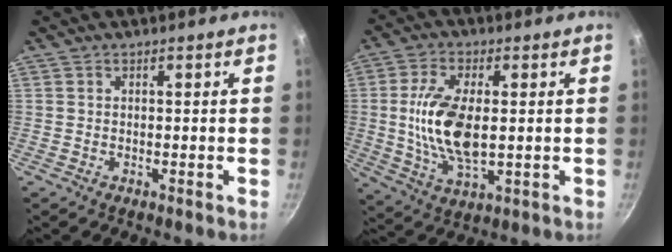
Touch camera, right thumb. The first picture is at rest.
{"total": 13.1, "force": [0.7, 6.4, 11.4], "torque": [-0.219, -0.007, 0.016]}